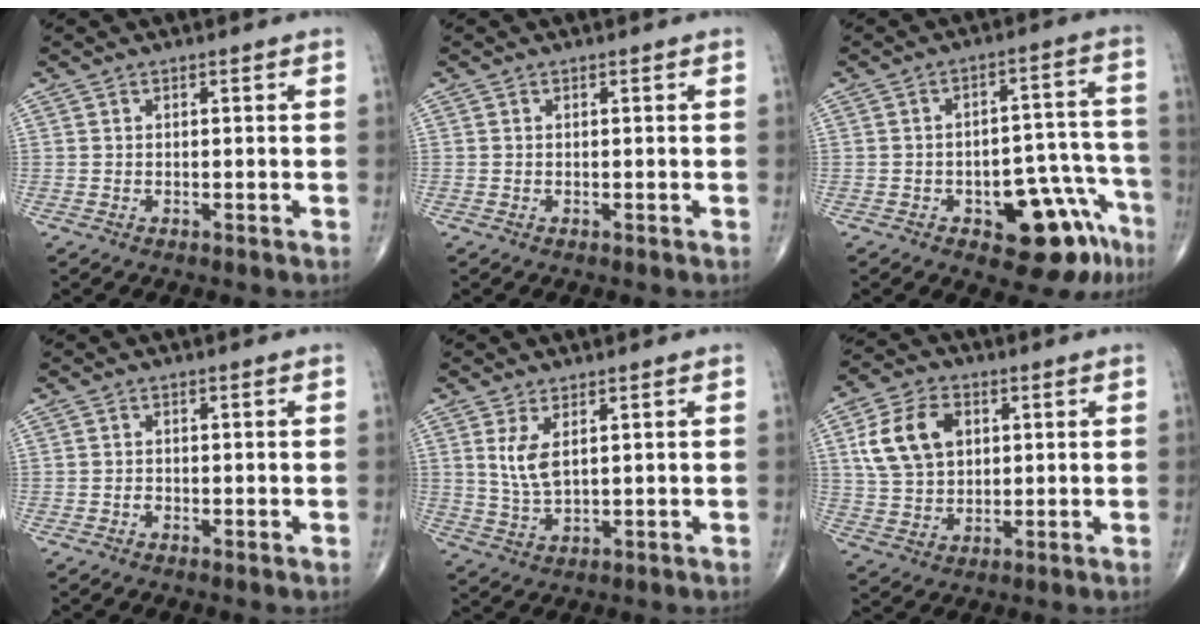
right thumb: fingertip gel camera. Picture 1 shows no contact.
{"total": 0.0}
{"total": 13.7, "force": [-7.4, 6.3, 9.6], "torque": [-0.075, 0.064, -0.091]}
{"total": 0.8, "force": [-0.3, 0.5, 0.6], "torque": [-0.008, 0.000, -0.007]}
{"total": 5.1, "force": [1.8, 2.1, 4.3], "torque": [-0.088, -0.014, 0.047]}
{"total": 11.7, "force": [3.3, 8.3, 7.6], "torque": [-0.128, 0.002, 0.063]}